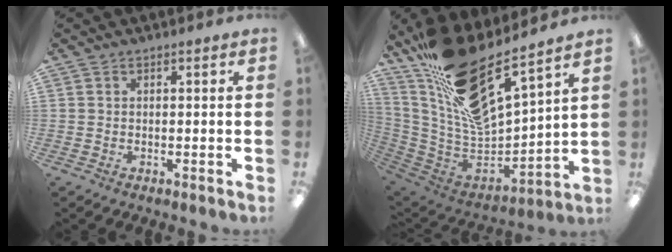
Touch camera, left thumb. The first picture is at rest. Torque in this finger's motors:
{"motor_torque": [1.57, -0.21, 1.95, -0.83, 0.60]}